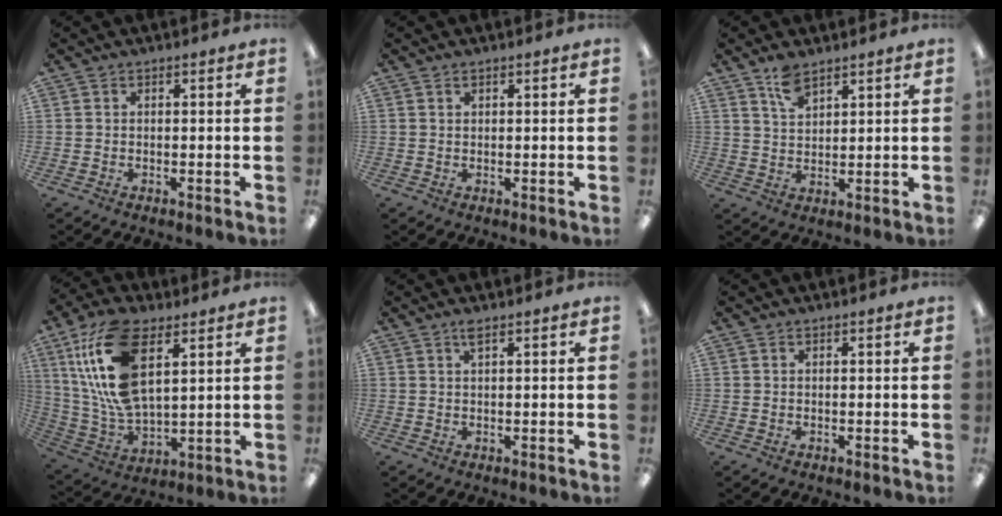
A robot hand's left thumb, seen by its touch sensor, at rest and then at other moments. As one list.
[{"total": 0.9, "force": [0.6, 0.5, 0.5], "torque": [-0.011, 0.002, 0.011]}, {"total": 5.4, "force": [4.1, 2.2, 2.9], "torque": [-0.057, -0.014, 0.074]}, {"total": 19.7, "force": [8.2, 9.7, 15.1], "torque": [-0.339, -0.021, 0.142]}, {"total": 1.6, "force": [1.0, 0.2, 1.3], "torque": [-0.030, 0.002, 0.017]}, {"total": 0.0}]